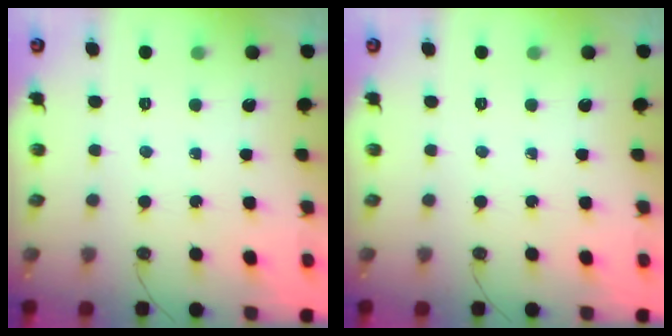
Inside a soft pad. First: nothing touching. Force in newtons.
{"total": 0.0}